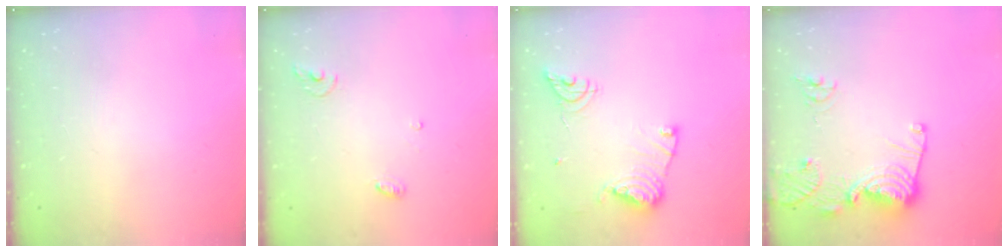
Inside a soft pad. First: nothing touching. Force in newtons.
{"total": 3.8, "press": 3.8, "slide": 0.2}
{"total": 13.4, "press": 13.3, "slide": 1.4}
{"total": 15.3, "press": 15.2, "slide": 1.7}